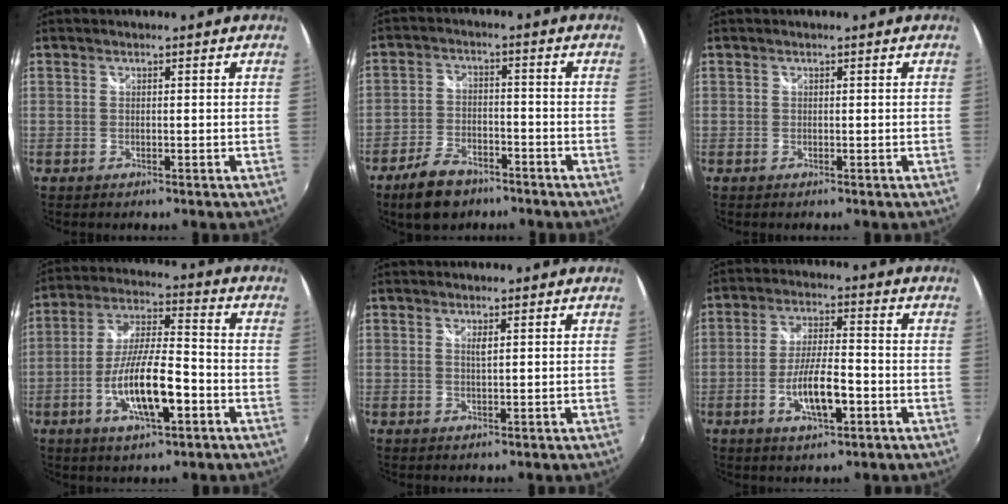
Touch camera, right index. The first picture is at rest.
{"total": 9.0, "force": [-6.5, 4.7, 4.2], "torque": [-0.109, 0.005, -0.111]}
{"total": 0.0}
{"total": 13.4, "force": [-4.9, 3.4, 11.9], "torque": [-0.236, -0.005, -0.086]}
{"total": 1.0, "force": [0.5, 0.1, 0.9], "torque": [-0.015, 0.000, 0.007]}
{"total": 9.0, "force": [-3.3, 2.4, 8.0], "torque": [-0.155, -0.005, -0.056]}